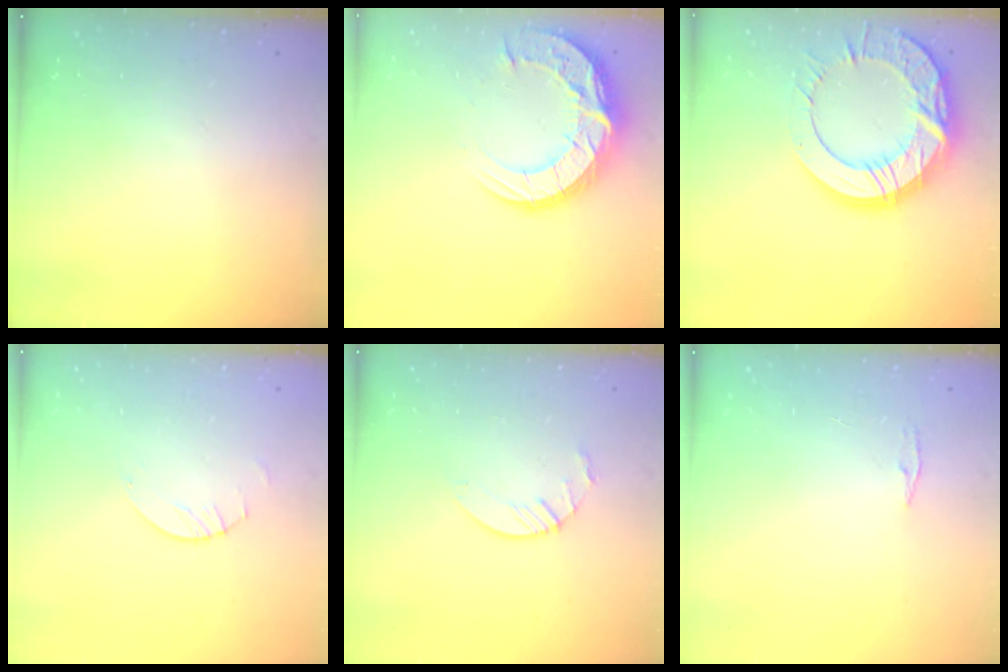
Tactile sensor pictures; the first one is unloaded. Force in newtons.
{"total": 17.9, "press": 17.8, "slide": 1.3}
{"total": 22.7, "press": 22.7, "slide": 1.8}
{"total": 2.0, "press": 2.0, "slide": 0.2}
{"total": 4.9, "press": 4.9, "slide": 0.4}
{"total": 3.8, "press": 3.7, "slide": 0.5}